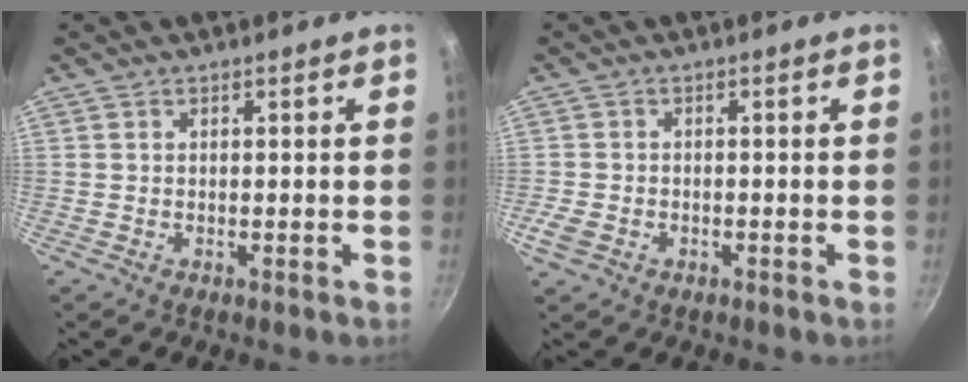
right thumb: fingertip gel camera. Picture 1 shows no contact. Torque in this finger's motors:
{"motor_torque": [0.48, -0.08, 0.47, -0.63, 0.05]}